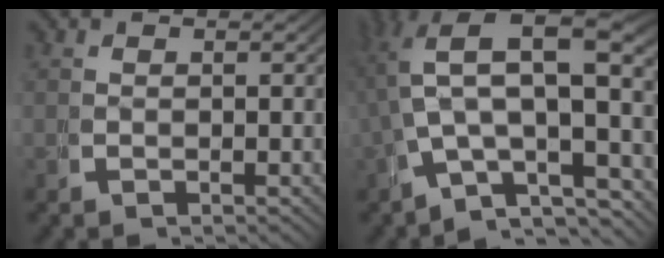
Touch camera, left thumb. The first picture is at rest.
{"total": 12.1, "force": [0.1, 7.5, 9.4], "torque": [-0.171, -0.033, 0.015]}